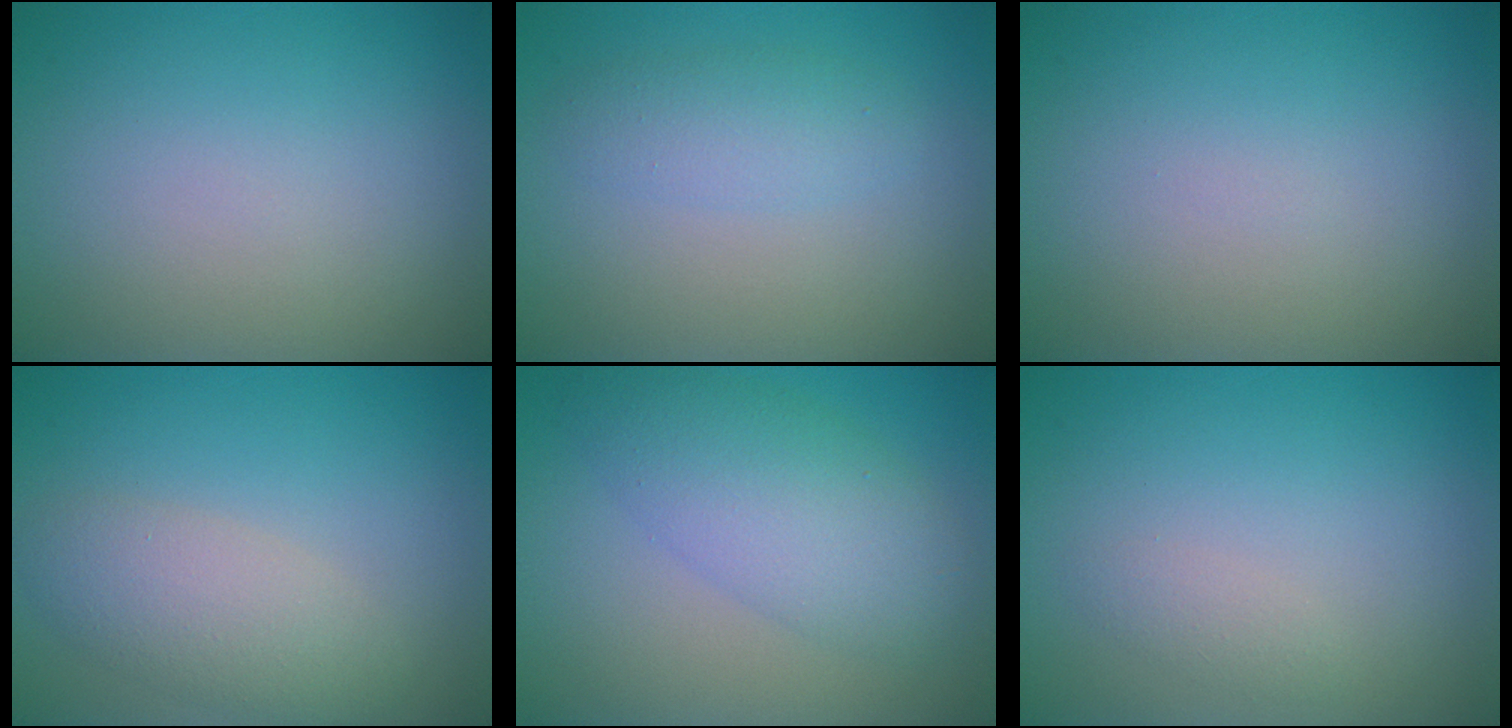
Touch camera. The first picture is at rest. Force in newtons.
{"total": 2.3, "press": 2.3, "slide": 0.0}
{"total": 0.0}
{"total": 3.6, "press": 3.6, "slide": 0.1}
{"total": 5.6, "press": 5.6, "slide": 0.0}
{"total": 1.0, "press": 1.0, "slide": 0.0}